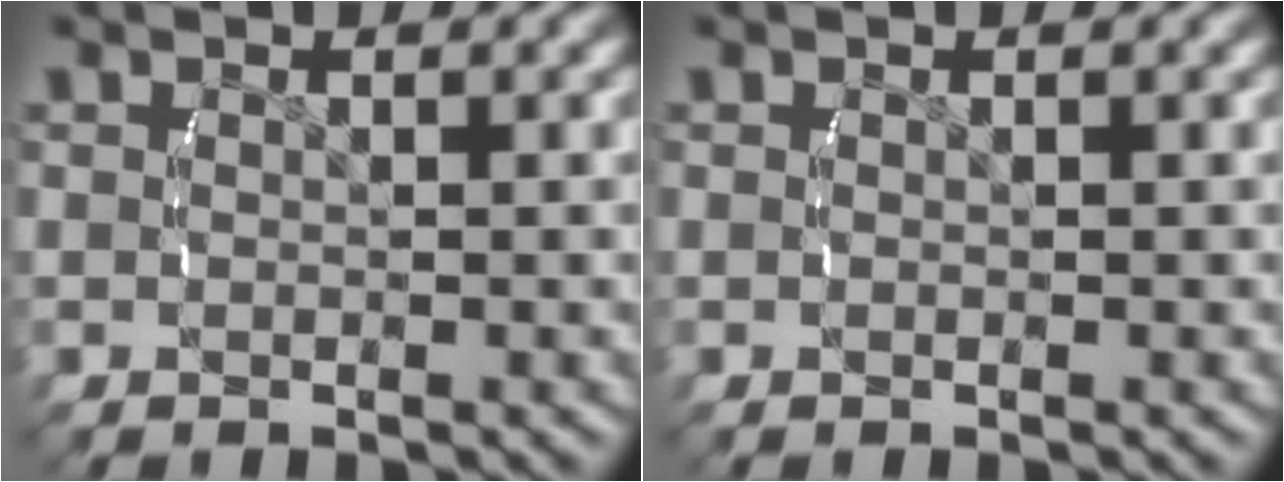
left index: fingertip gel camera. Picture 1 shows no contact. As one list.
[{"total": 0.0}]